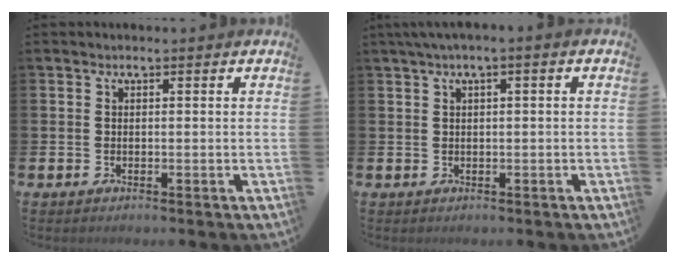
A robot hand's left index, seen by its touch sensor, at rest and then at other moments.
{"total": 1.4, "force": [0.3, 0.0, 1.3], "torque": [-0.030, 0.004, 0.007]}